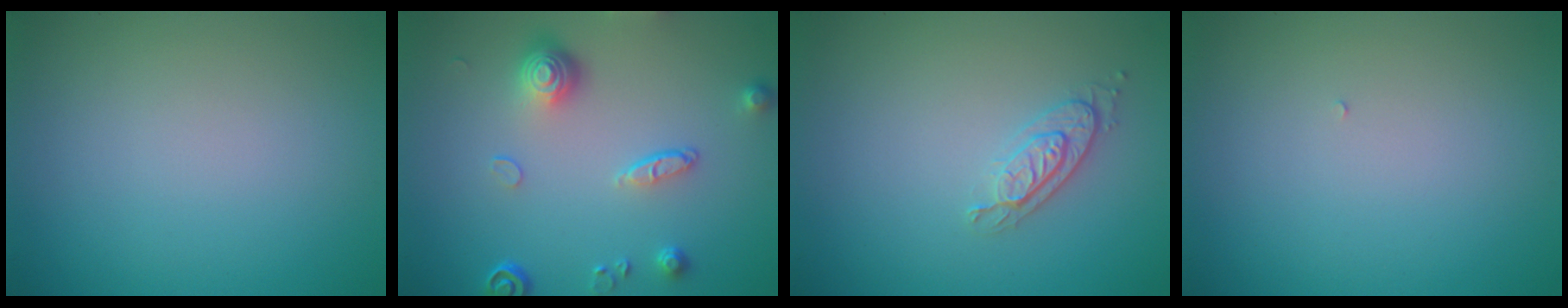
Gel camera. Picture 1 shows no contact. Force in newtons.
{"total": 4.2, "press": 3.2, "slide": 2.7}
{"total": 2.1, "press": 1.9, "slide": 0.8}
{"total": 0.0}